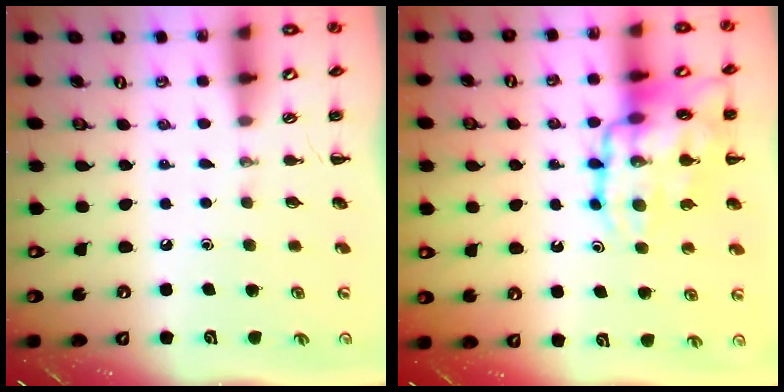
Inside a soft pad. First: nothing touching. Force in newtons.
{"total": 20.7, "press": 20.6, "slide": 2.7}